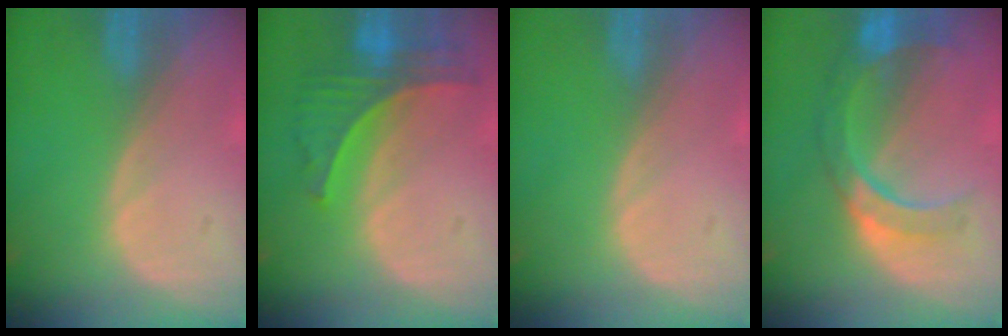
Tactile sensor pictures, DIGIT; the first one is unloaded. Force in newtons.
{"total": 7.2, "press": 6.4, "slide": 3.3}
{"total": 0.0}
{"total": 9.0, "press": 7.7, "slide": 4.5}